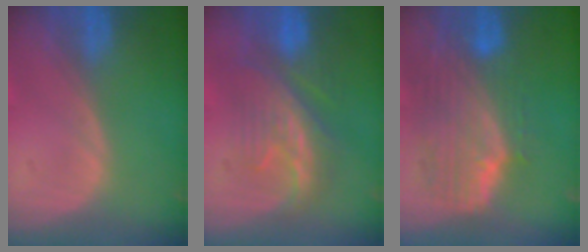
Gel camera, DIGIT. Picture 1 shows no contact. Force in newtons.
{"total": 8.3, "press": 8.1, "slide": 1.9}
{"total": 9.9, "press": 8.8, "slide": 4.5}